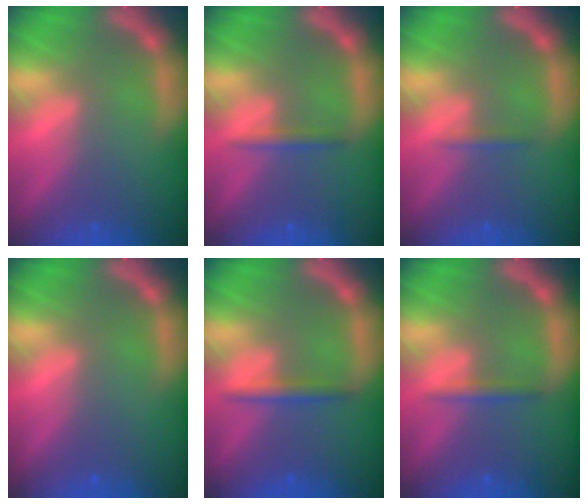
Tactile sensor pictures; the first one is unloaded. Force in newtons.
{"total": 1.4}
{"total": 0.9}
{"total": 0.0}
{"total": 1.9}
{"total": 1.4}